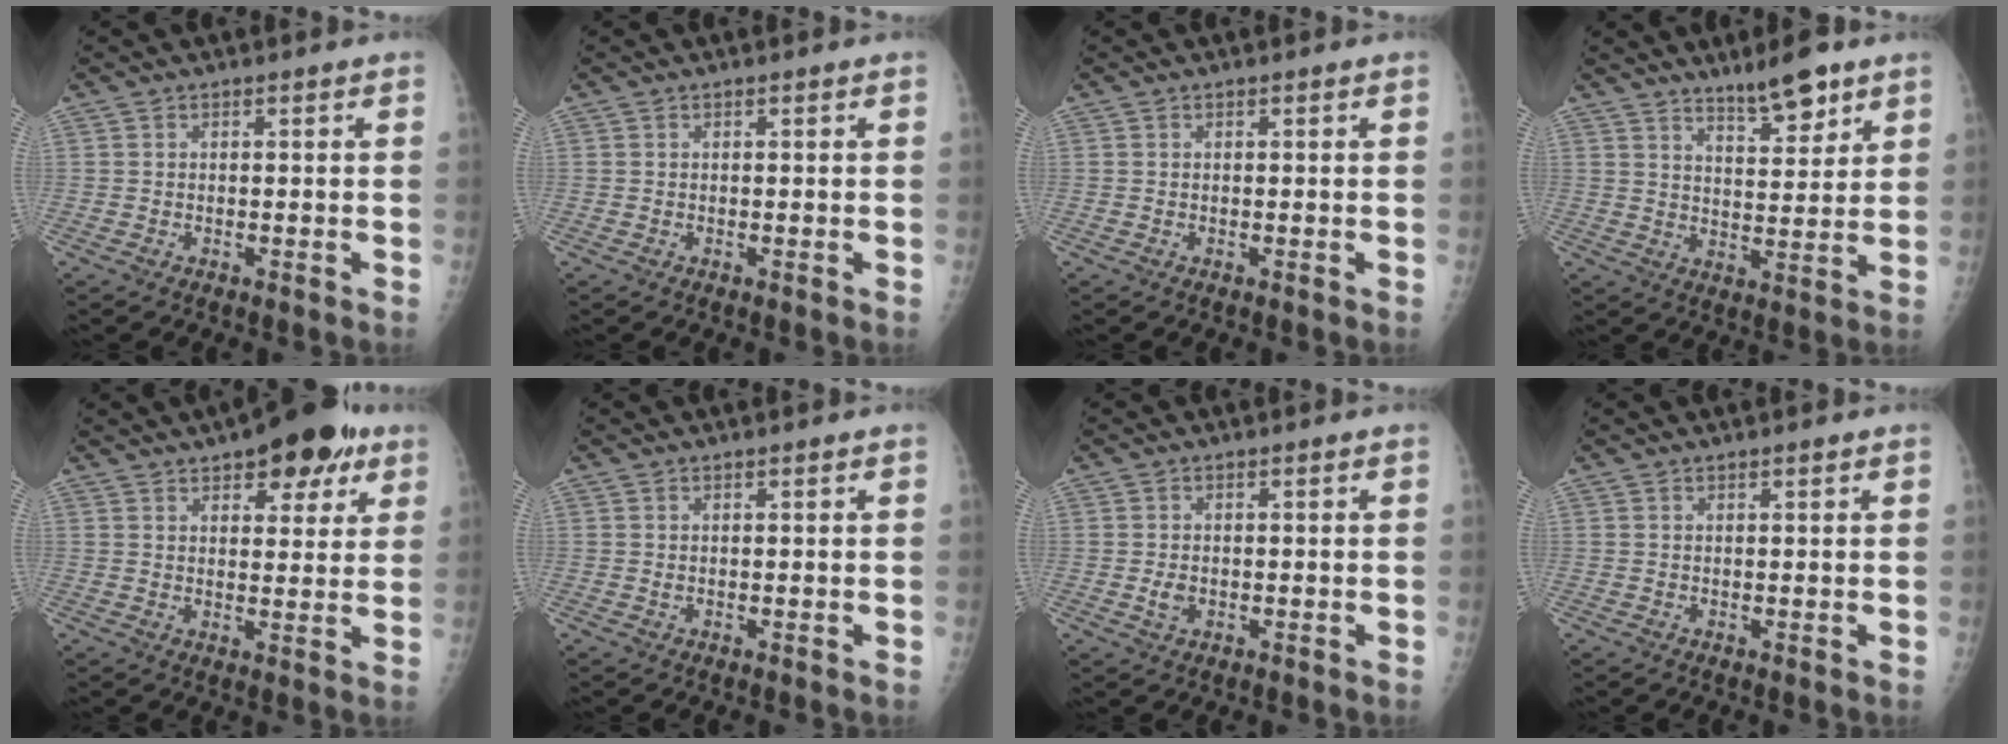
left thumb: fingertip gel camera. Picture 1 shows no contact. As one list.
[{"total": 0.0}, {"total": 0.0}, {"total": 8.5, "force": [6.2, 2.2, 5.4], "torque": [-0.071, -0.042, 0.101]}, {"total": 12.6, "force": [7.3, 5.6, 8.5], "torque": [-0.077, -0.018, 0.098]}, {"total": 0.8, "force": [0.4, 0.2, 0.6], "torque": [-0.012, 0.003, 0.009]}, {"total": 2.0, "force": [-0.1, 1.3, 1.5], "torque": [-0.023, -0.002, 0.000]}, {"total": 1.0, "force": [0.7, 0.1, 0.7], "torque": [-0.009, -0.002, 0.011]}]